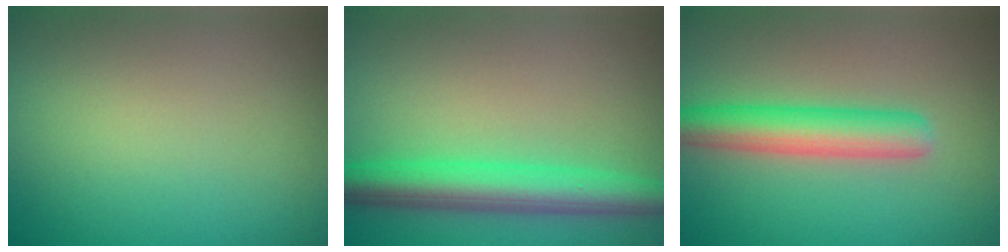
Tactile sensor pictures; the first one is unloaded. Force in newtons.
{"total": 5.9, "press": 5.9, "slide": 0.0}
{"total": 5.0, "press": 5.0, "slide": 0.1}